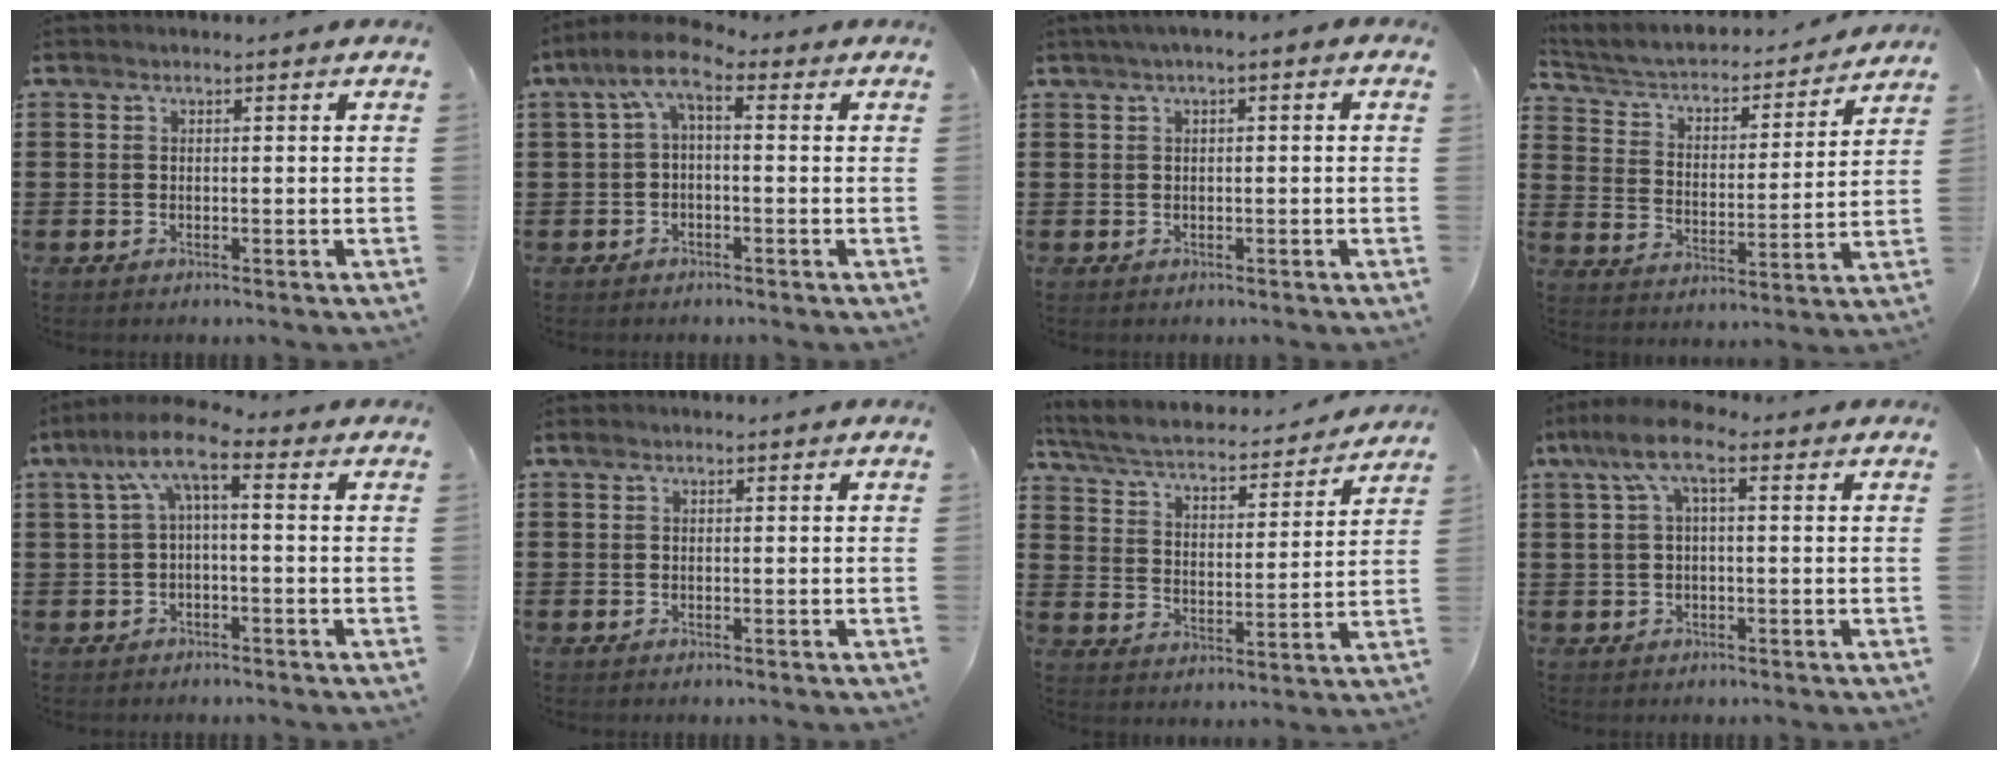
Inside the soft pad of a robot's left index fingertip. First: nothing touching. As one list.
[{"total": 4.4, "force": [-0.4, 1.7, 4.1], "torque": [-0.096, -0.007, -0.018]}, {"total": 1.3, "force": [-0.5, 0.5, 1.1], "torque": [-0.020, 0.002, -0.010]}, {"total": 3.3, "force": [2.9, 1.3, 1.0], "torque": [-0.040, -0.026, 0.039]}, {"total": 5.9, "force": [0.2, 1.7, 5.6], "torque": [-0.126, -0.010, -0.007]}, {"total": 0.5, "force": [0.1, 0.4, 0.3], "torque": [-0.007, 0.004, 0.002]}, {"total": 4.2, "force": [3.8, 0.6, 1.8], "torque": [-0.056, -0.030, 0.056]}, {"total": 7.1, "force": [1.7, 2.3, 6.5], "torque": [-0.139, 0.006, 0.026]}]